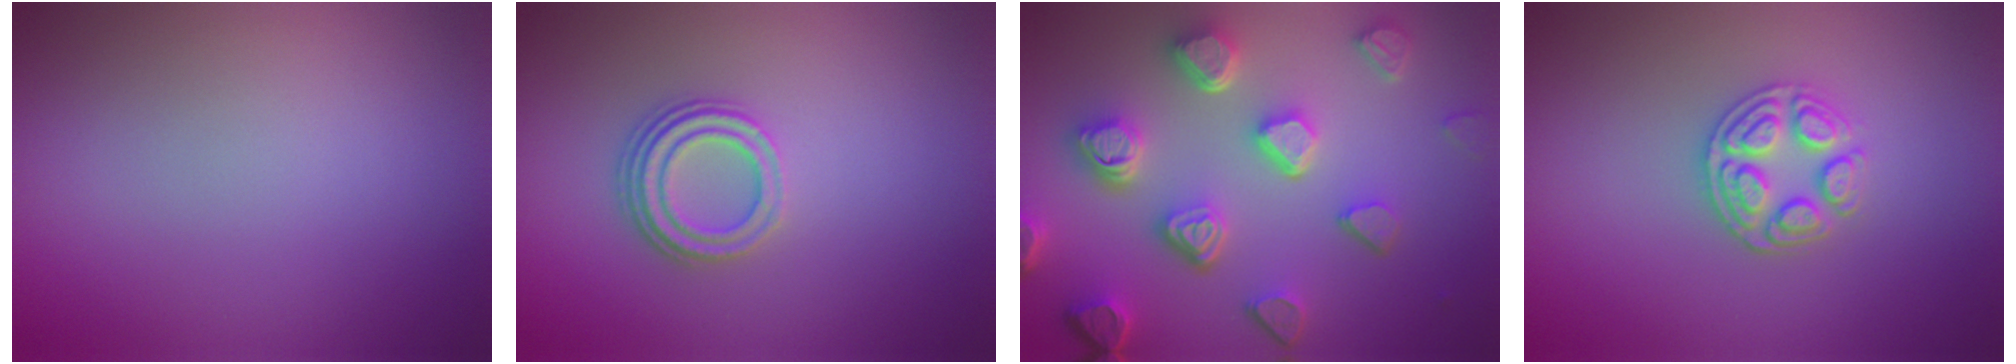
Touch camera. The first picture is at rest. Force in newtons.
{"total": 3.3, "press": 2.4, "slide": 2.3}
{"total": 6.8, "press": 5.3, "slide": 4.3}
{"total": 3.2, "press": 2.9, "slide": 1.4}